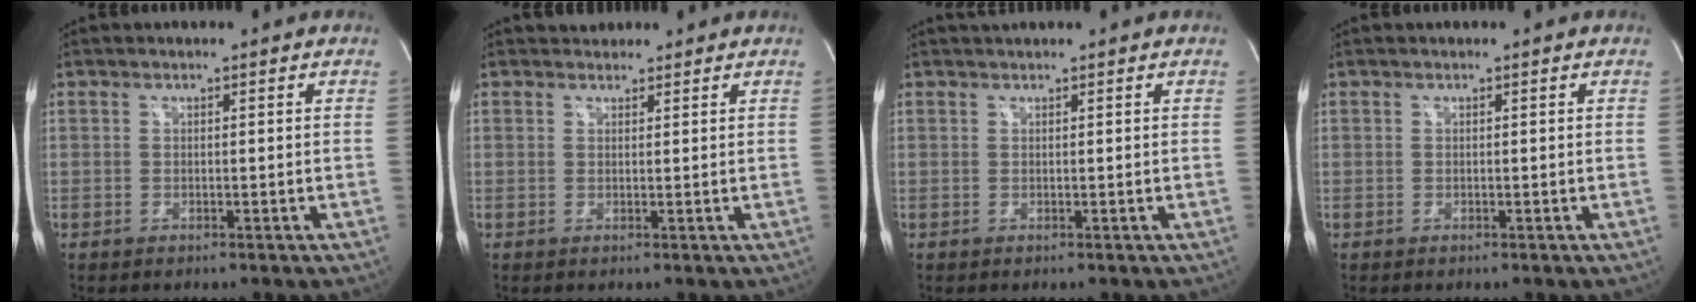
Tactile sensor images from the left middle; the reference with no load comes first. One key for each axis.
{"total": 2.1, "fx": 1.9, "fy": 1.0, "fz": 0.0, "tx": 0.002, "ty": 0.015, "tz": 0.028}
{"total": 1.0, "fx": 1.0, "fy": 0.0, "fz": 0.3, "tx": -0.006, "ty": 0.017, "tz": 0.022}
{"total": 0.0}